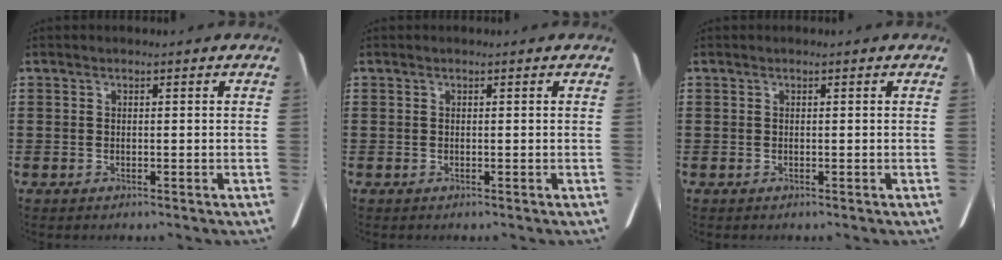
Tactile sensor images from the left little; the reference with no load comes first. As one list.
[{"total": 0.0}, {"total": 0.0}]